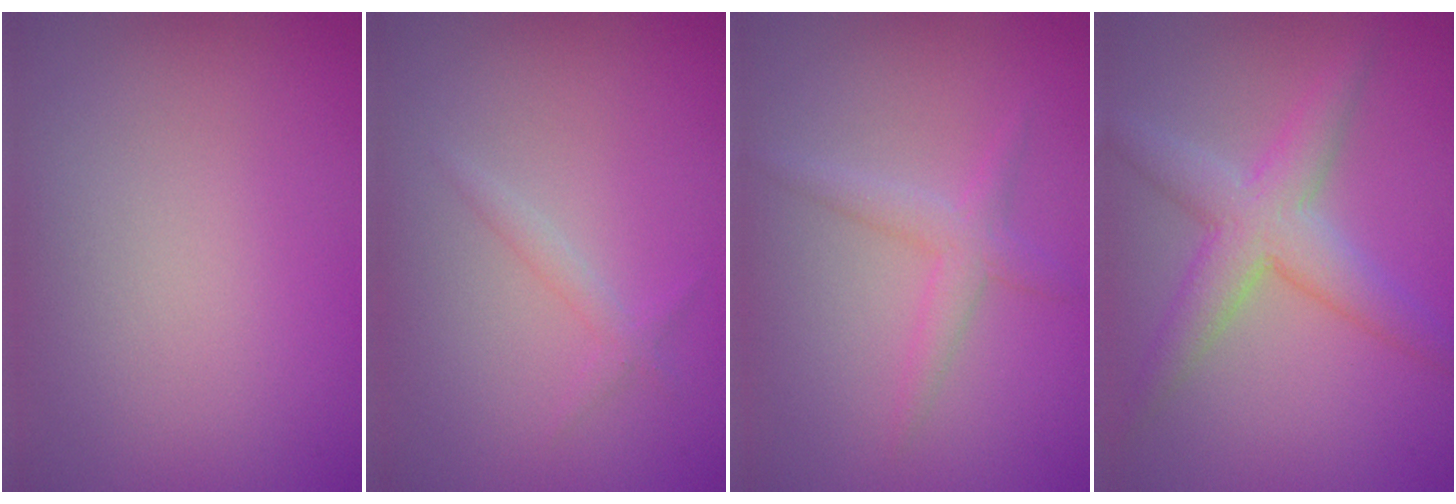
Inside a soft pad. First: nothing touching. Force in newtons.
{"total": 1.1, "press": 1.1, "slide": 0.1}
{"total": 2.1, "press": 2.1, "slide": 0.3}
{"total": 4.8, "press": 4.8, "slide": 0.3}